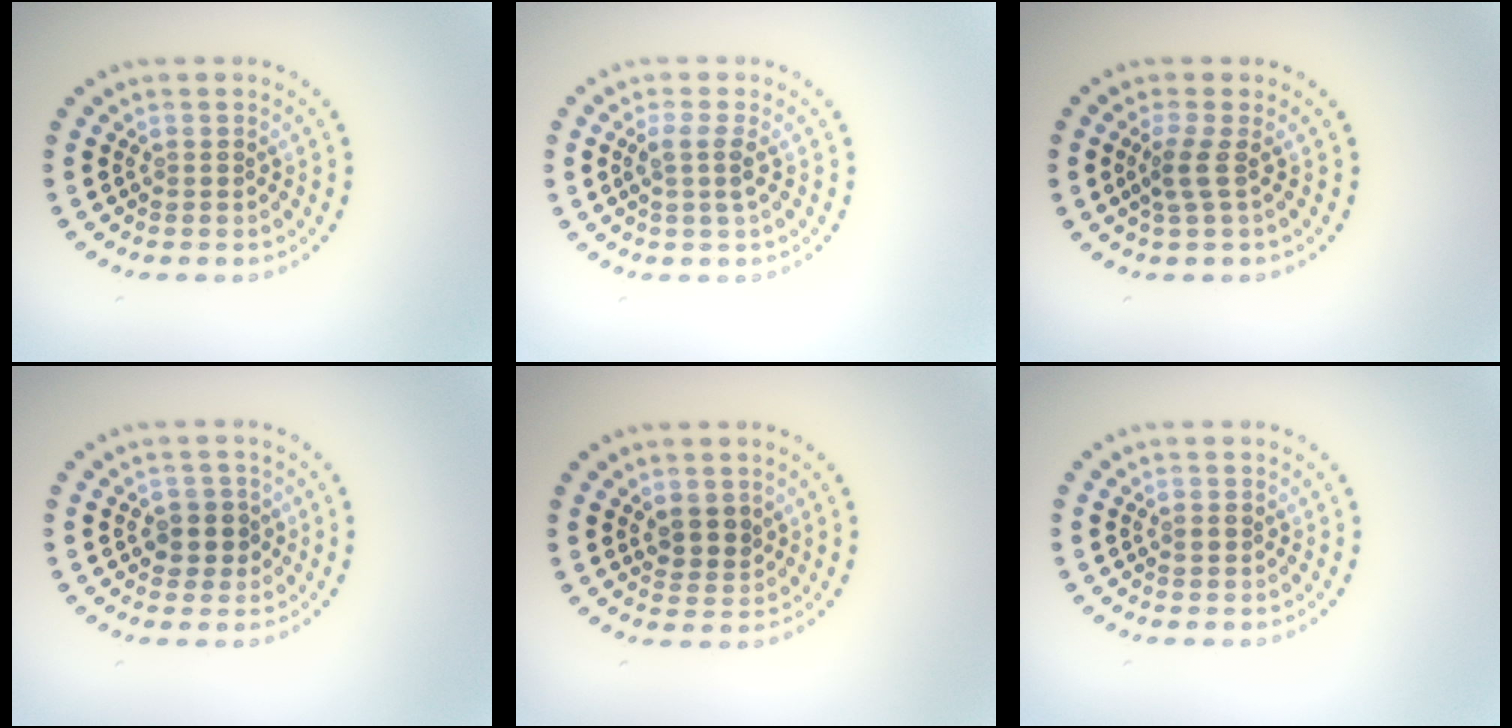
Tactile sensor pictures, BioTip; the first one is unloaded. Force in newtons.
{"total": 1.8, "press": 1.5, "slide": 1.1}
{"total": 1.9, "press": 1.2, "slide": 1.5}
{"total": 2.4, "press": 2.2, "slide": 0.9}
{"total": 2.2, "press": 2.0, "slide": 0.9}
{"total": 0.9, "press": 0.9, "slide": 0.1}